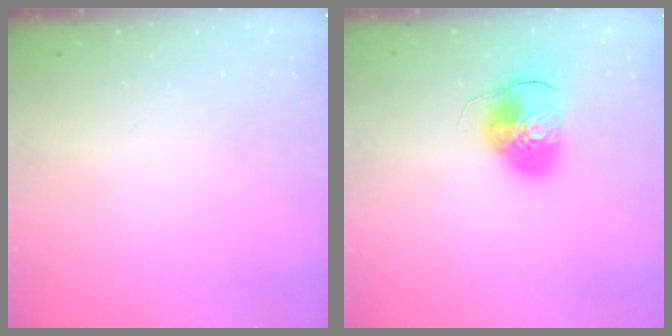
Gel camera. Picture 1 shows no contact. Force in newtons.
{"total": 8.9, "press": 8.7, "slide": 1.5}